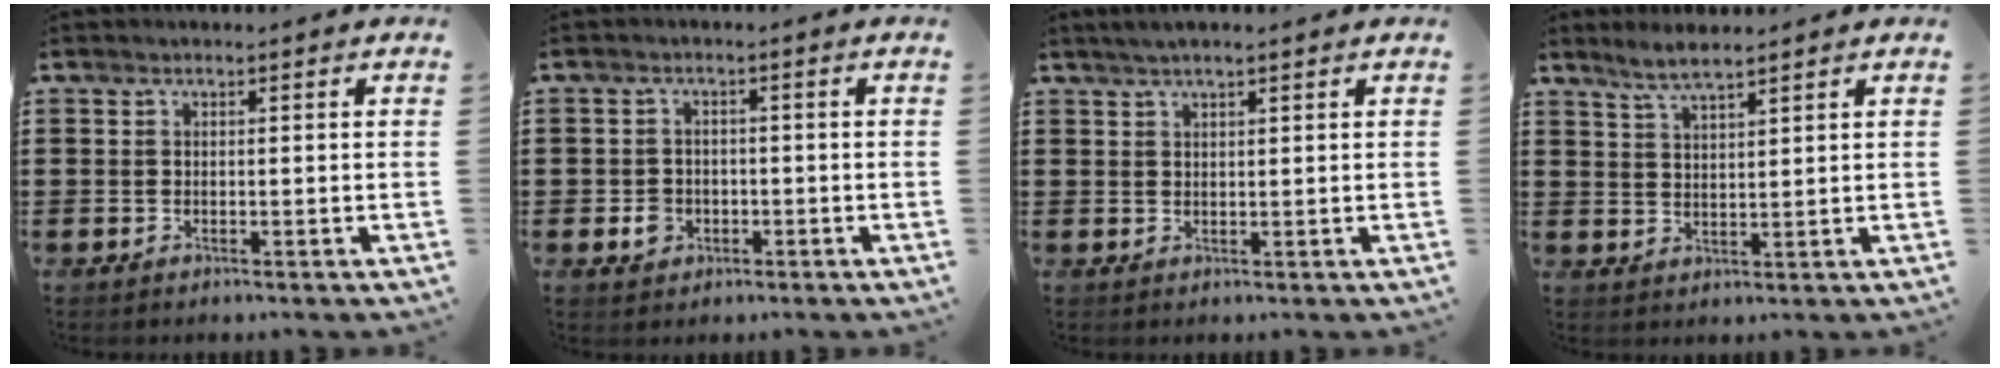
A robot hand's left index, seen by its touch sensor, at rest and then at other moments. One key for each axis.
{"total": 2.7, "fx": -0.9, "fy": 2.4, "fz": 1.1, "tx": -0.025, "ty": 0.003, "tz": -0.018}
{"total": 1.8, "fx": 1.4, "fy": 0.1, "fz": 1.1, "tx": -0.022, "ty": 0.004, "tz": 0.025}
{"total": 3.3, "fx": 2.8, "fy": 0.3, "fz": 1.7, "tx": -0.040, "ty": 0.001, "tz": 0.052}